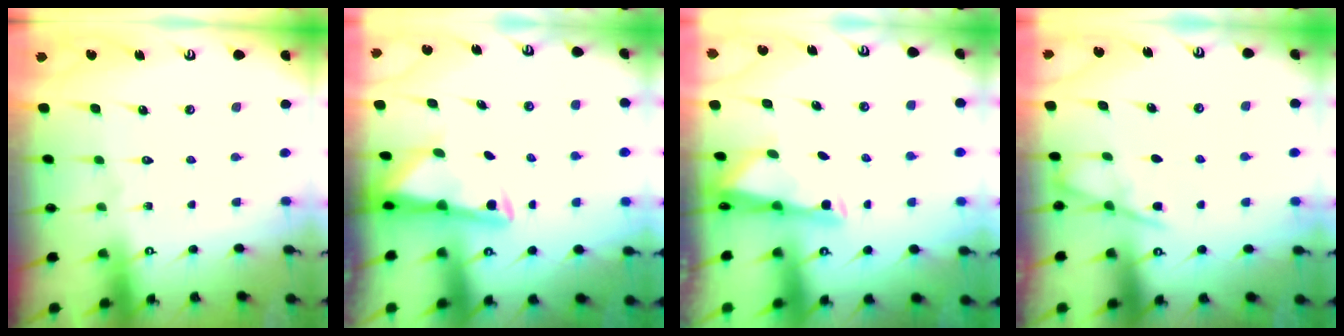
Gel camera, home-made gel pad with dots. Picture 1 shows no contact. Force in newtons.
{"total": 2.9, "press": 2.8, "slide": 0.5}
{"total": 2.6, "press": 2.5, "slide": 0.4}
{"total": 4.9, "press": 4.9, "slide": 0.4}